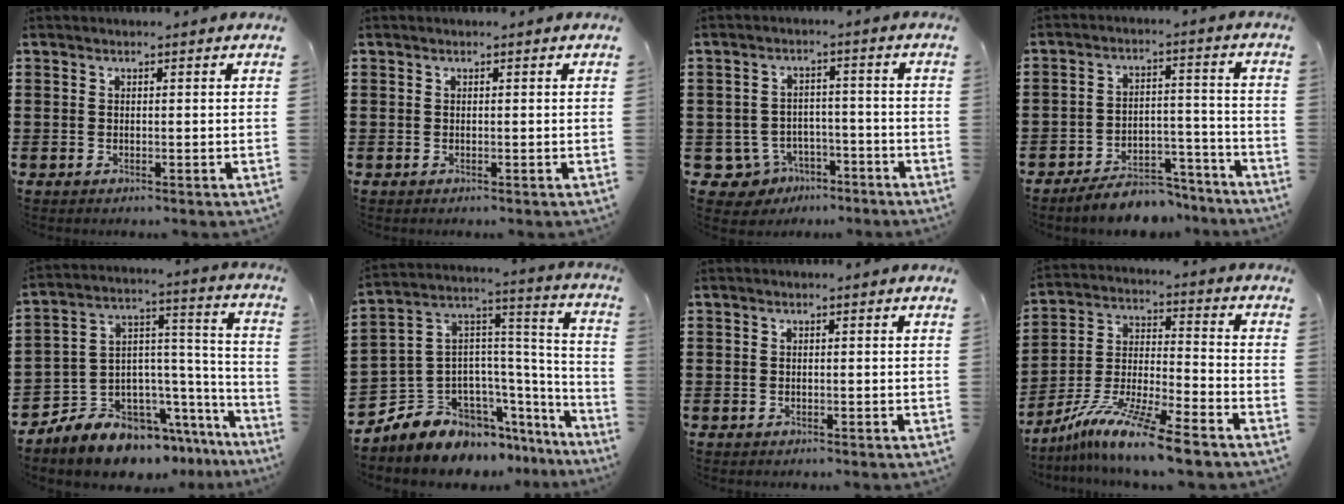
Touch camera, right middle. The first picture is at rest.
{"total": 0.0}
{"total": 4.7, "force": [-3.6, 2.8, 1.0], "torque": [-0.040, 0.007, -0.073]}
{"total": 6.5, "force": [-6.2, 1.5, 1.4], "torque": [-0.016, 0.021, -0.117]}
{"total": 8.5, "force": [-7.8, 3.2, 1.1], "torque": [-0.046, -0.010, -0.156]}
{"total": 7.5, "force": [-6.2, 4.2, 0.5], "torque": [-0.046, -0.018, -0.123]}
{"total": 0.0}
{"total": 11.5, "force": [-9.7, -0.1, 6.2], "torque": [-0.124, 0.006, -0.191]}